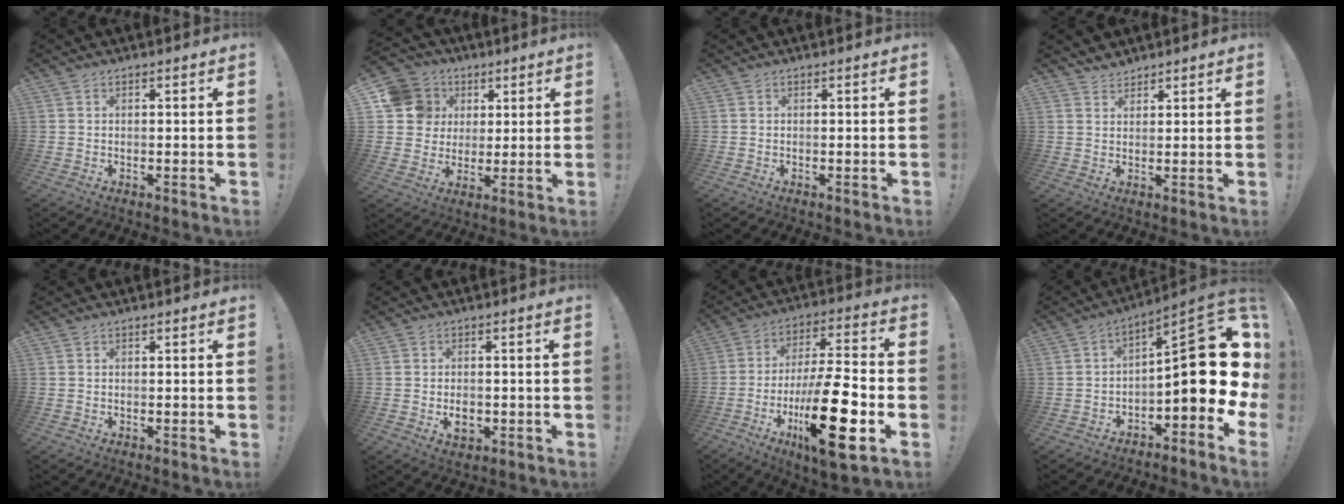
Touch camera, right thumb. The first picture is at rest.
{"total": 13.6, "force": [3.9, 12.2, 4.5], "torque": [-0.064, -0.009, 0.086]}
{"total": 0.0}
{"total": 3.1, "force": [2.8, 1.2, 0.3], "torque": [0.006, -0.022, 0.052]}
{"total": 0.0}
{"total": 4.1, "force": [-0.8, 3.1, 2.6], "torque": [-0.018, -0.001, -0.012]}
{"total": 23.9, "force": [-7.5, 6.8, 21.6], "torque": [-0.369, 0.032, -0.115]}
{"total": 18.2, "force": [0.0, 6.4, 17.1], "torque": [-0.236, -0.006, 0.001]}